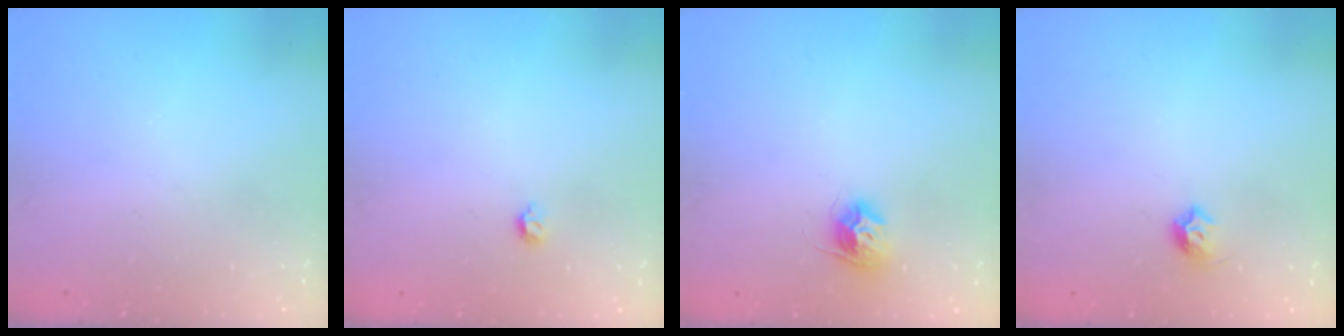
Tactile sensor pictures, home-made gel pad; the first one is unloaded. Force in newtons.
{"total": 4.6, "press": 4.5, "slide": 0.9}
{"total": 9.3, "press": 9.3, "slide": 0.5}
{"total": 5.6, "press": 5.5, "slide": 1.3}